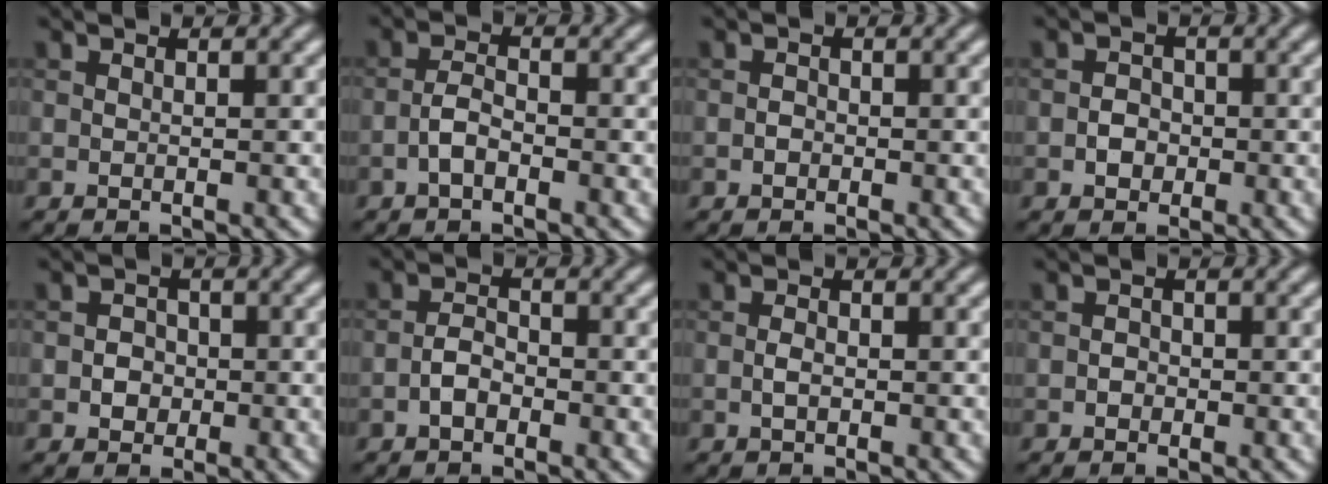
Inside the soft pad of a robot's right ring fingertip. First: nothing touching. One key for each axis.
{"total": 1.8, "fx": -1.0, "fy": 0.7, "fz": 1.4, "tx": -0.030, "ty": 0.006, "tz": -0.024}
{"total": 0.6, "fx": -0.3, "fy": 0.4, "fz": 0.2, "tx": -0.003, "ty": 0.000, "tz": -0.006}
{"total": 1.5, "fx": -0.5, "fy": 1.3, "fz": 0.6, "tx": -0.006, "ty": 0.002, "tz": -0.012}
{"total": 1.6, "fx": -0.4, "fy": 1.5, "fz": 0.6, "tx": 0.000, "ty": 0.002, "tz": -0.011}
{"total": 1.8, "fx": -1.0, "fy": 1.0, "fz": 1.2, "tx": -0.020, "ty": 0.007, "tz": -0.022}
{"total": 0.9, "fx": -0.2, "fy": 0.4, "fz": 0.8, "tx": -0.019, "ty": 0.000, "tz": -0.005}
{"total": 0.7, "fx": -0.3, "fy": 0.6, "fz": 0.2, "tx": 0.000, "ty": 0.000, "tz": -0.006}